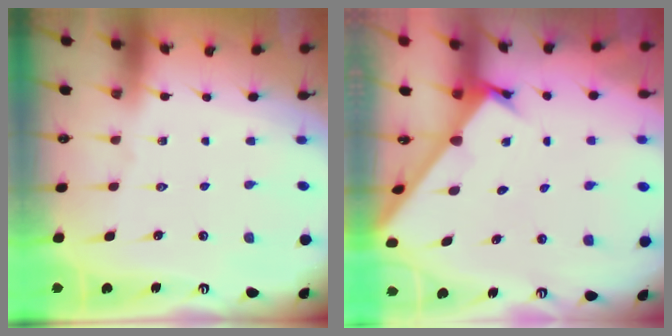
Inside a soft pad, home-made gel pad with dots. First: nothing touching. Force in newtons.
{"total": 1.9, "press": 1.9, "slide": 0.1}